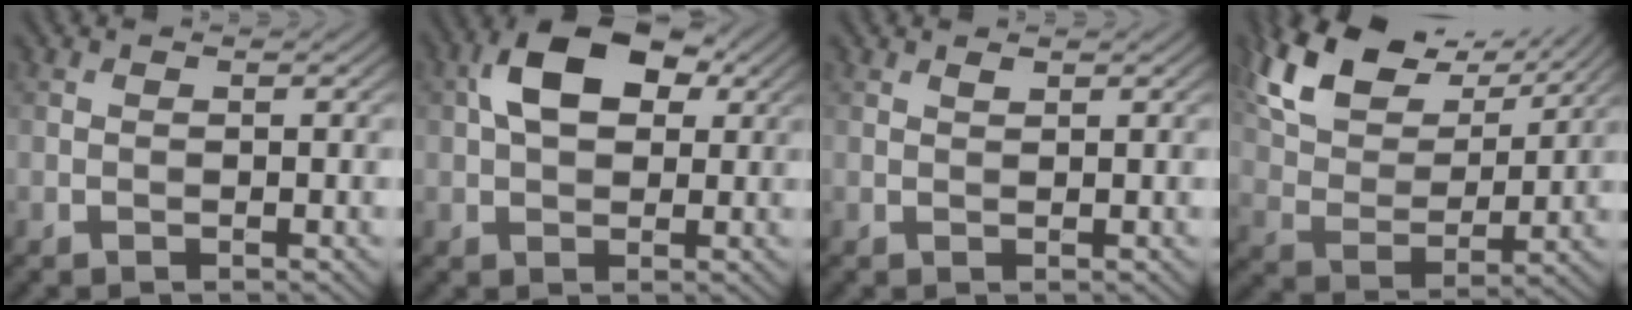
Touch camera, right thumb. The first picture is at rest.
{"total": 8.6, "force": [2.5, 5.4, 6.3], "torque": [-0.119, 0.016, 0.035]}
{"total": 0.7, "force": [0.5, 0.2, 0.3], "torque": [-0.007, -0.002, 0.012]}
{"total": 13.7, "force": [8.8, 6.8, 8.0], "torque": [-0.199, 0.019, 0.158]}